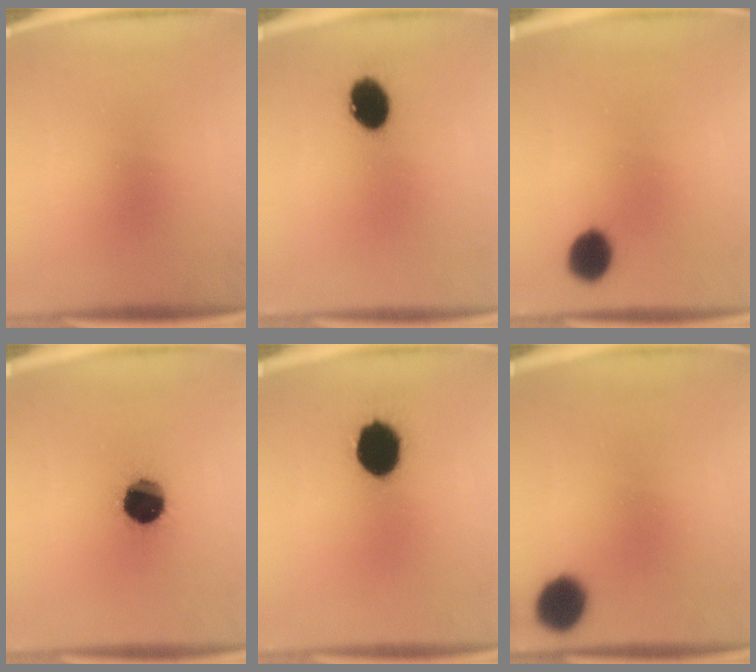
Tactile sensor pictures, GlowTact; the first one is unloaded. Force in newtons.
{"total": 8.6}
{"total": 7.2}
{"total": 14.6}
{"total": 13.7}
{"total": 10.1}